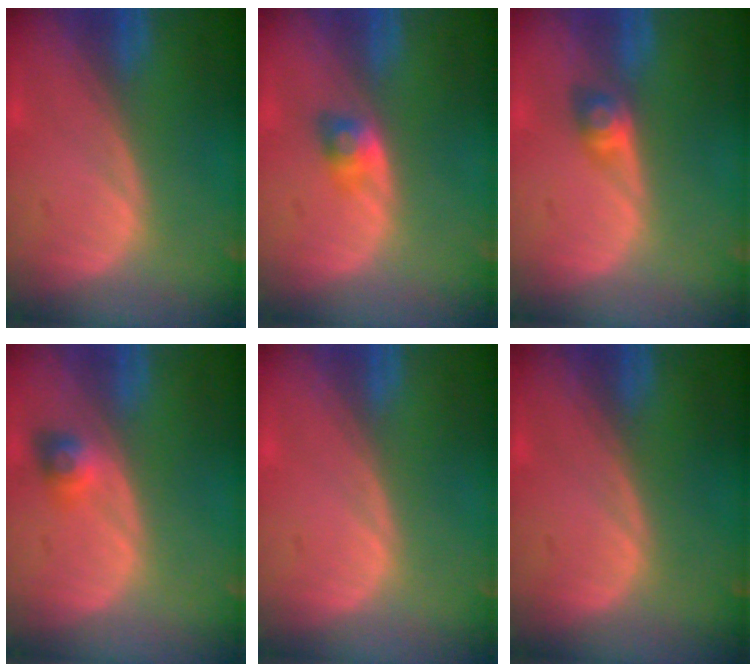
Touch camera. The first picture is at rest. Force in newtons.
{"total": 2.7, "press": 2.4, "slide": 1.1}
{"total": 2.8, "press": 2.5, "slide": 1.3}
{"total": 2.9, "press": 2.7, "slide": 1.2}
{"total": 0.5, "press": 0.0, "slide": 0.5}
{"total": 0.0}